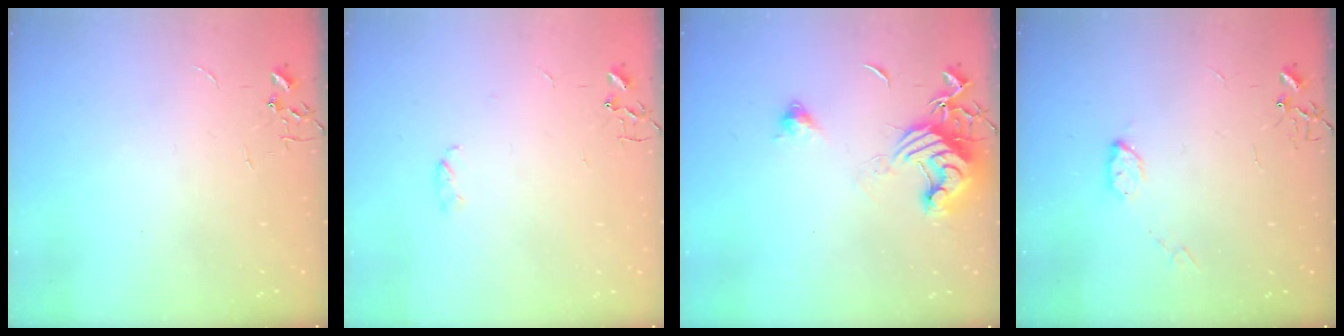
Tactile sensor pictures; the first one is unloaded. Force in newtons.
{"total": 4.1, "press": 3.9, "slide": 1.2}
{"total": 12.6, "press": 12.5, "slide": 1.6}
{"total": 5.2, "press": 5.2, "slide": 0.3}